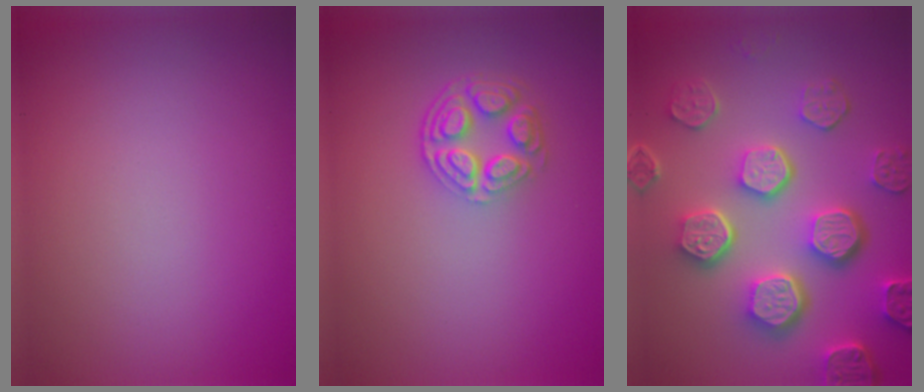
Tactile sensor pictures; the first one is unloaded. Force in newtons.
{"total": 4.2, "press": 3.2, "slide": 2.7}
{"total": 7.6, "press": 5.9, "slide": 4.8}